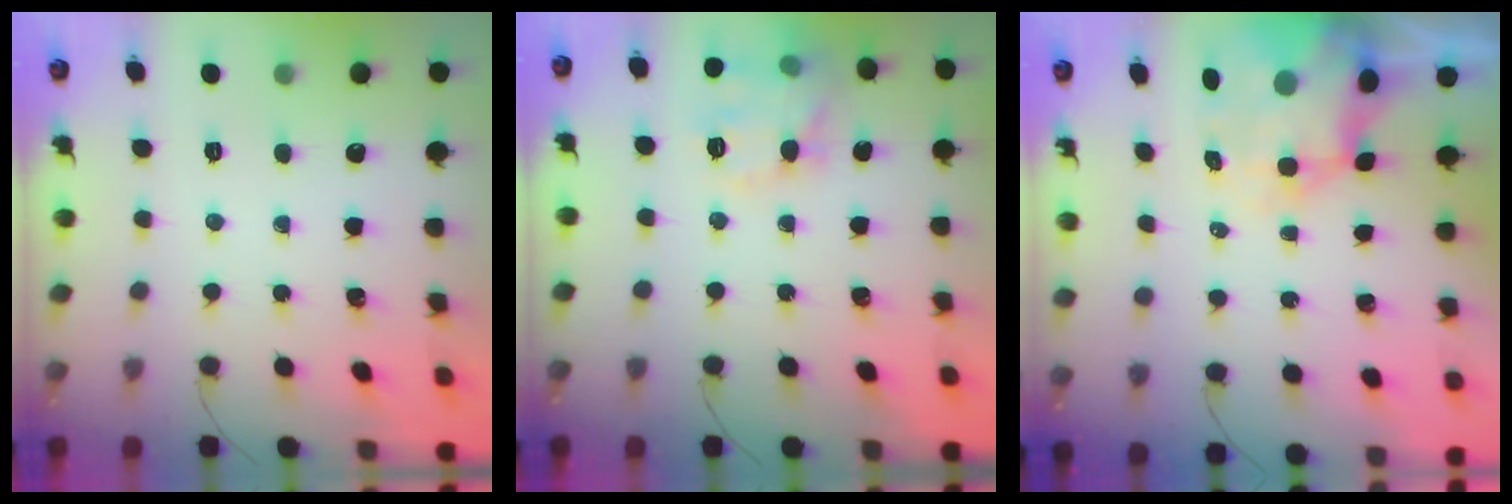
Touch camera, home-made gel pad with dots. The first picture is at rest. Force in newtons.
{"total": 13.3, "press": 13.3, "slide": 0.3}
{"total": 8.9, "press": 8.3, "slide": 3.0}